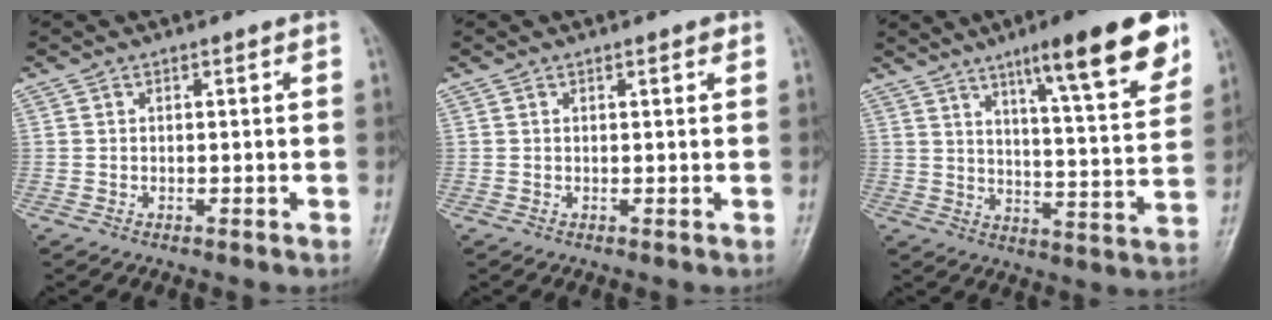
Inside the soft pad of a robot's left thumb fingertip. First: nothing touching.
{"total": 1.1, "force": [0.6, 0.3, 0.8], "torque": [-0.009, -0.001, 0.007]}
{"total": 18.4, "force": [10.8, 3.3, 14.6], "torque": [-0.183, -0.047, 0.160]}